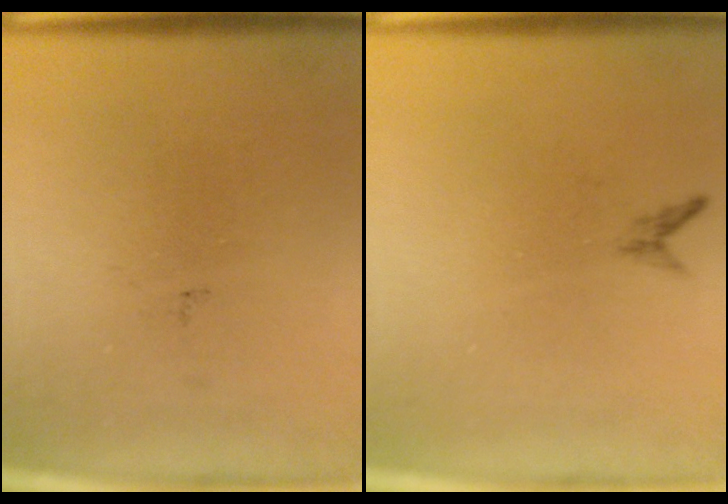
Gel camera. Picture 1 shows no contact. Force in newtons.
{"total": 0.7}